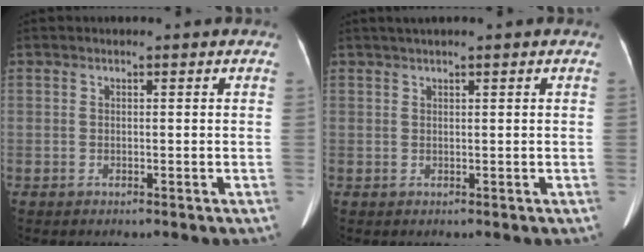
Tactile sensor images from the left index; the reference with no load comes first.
{"total": 2.0, "force": [1.4, -0.1, 1.4], "torque": [-0.027, 0.018, 0.029]}